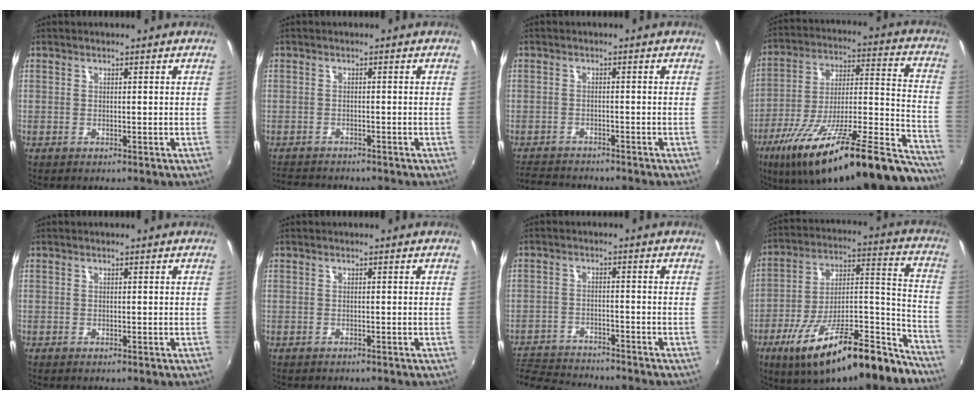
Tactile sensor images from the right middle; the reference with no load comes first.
{"total": 4.6, "force": [-4.4, 1.3, 0.9], "torque": [-0.033, -0.004, -0.076]}
{"total": 6.1, "force": [-5.7, 1.9, 1.2], "torque": [-0.047, 0.001, -0.097]}
{"total": 30.9, "force": [-23.2, 5.3, 19.7], "torque": [-0.285, -0.036, -0.352]}
{"total": 0.0}
{"total": 0.7, "force": [-0.6, 0.3, 0.1], "torque": [-0.005, 0.000, -0.008]}
{"total": 10.8, "force": [-10.1, 2.3, 2.9], "torque": [-0.082, 0.001, -0.168]}
{"total": 24.5, "force": [-17.3, 6.2, 16.2], "torque": [-0.255, -0.006, -0.271]}